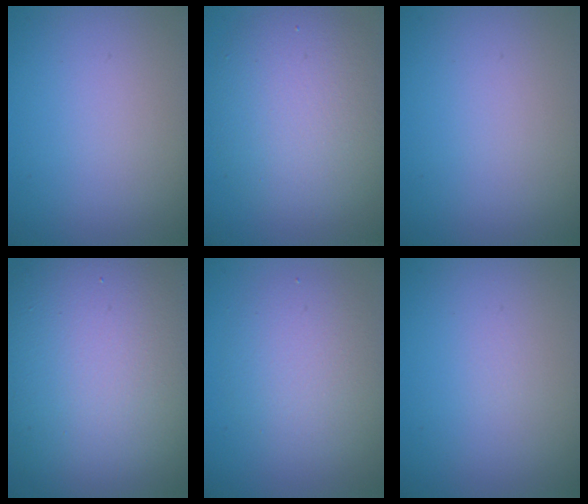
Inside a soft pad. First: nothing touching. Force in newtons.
{"total": 6.4, "press": 6.4, "slide": 0.7}
{"total": 0.0}
{"total": 16.4, "press": 16.4, "slide": 0.9}
{"total": 4.0, "press": 3.9, "slide": 0.2}
{"total": 0.0}